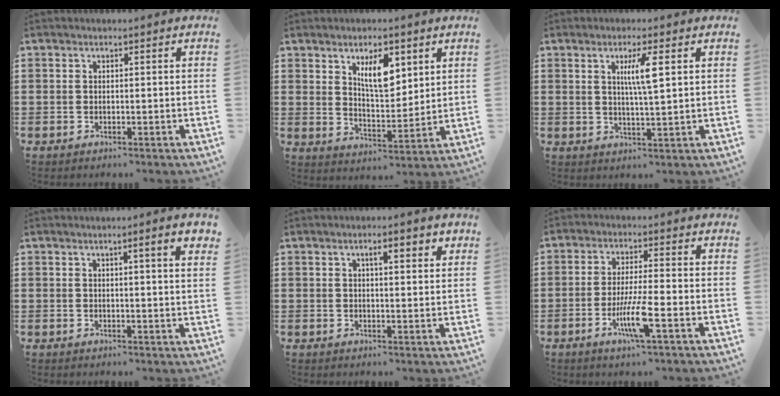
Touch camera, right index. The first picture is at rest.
{"total": 7.1, "force": [3.4, 3.0, 5.4], "torque": [-0.091, -0.002, 0.055]}
{"total": 4.6, "force": [1.5, 0.3, 4.3], "torque": [-0.088, 0.002, 0.021]}
{"total": 3.5, "force": [1.7, -0.1, 3.0], "torque": [-0.051, -0.005, 0.026]}
{"total": 3.2, "force": [1.4, 0.8, 2.7], "torque": [-0.048, 0.004, 0.019]}
{"total": 7.1, "force": [-2.9, 0.6, 6.4], "torque": [-0.130, -0.017, -0.055]}